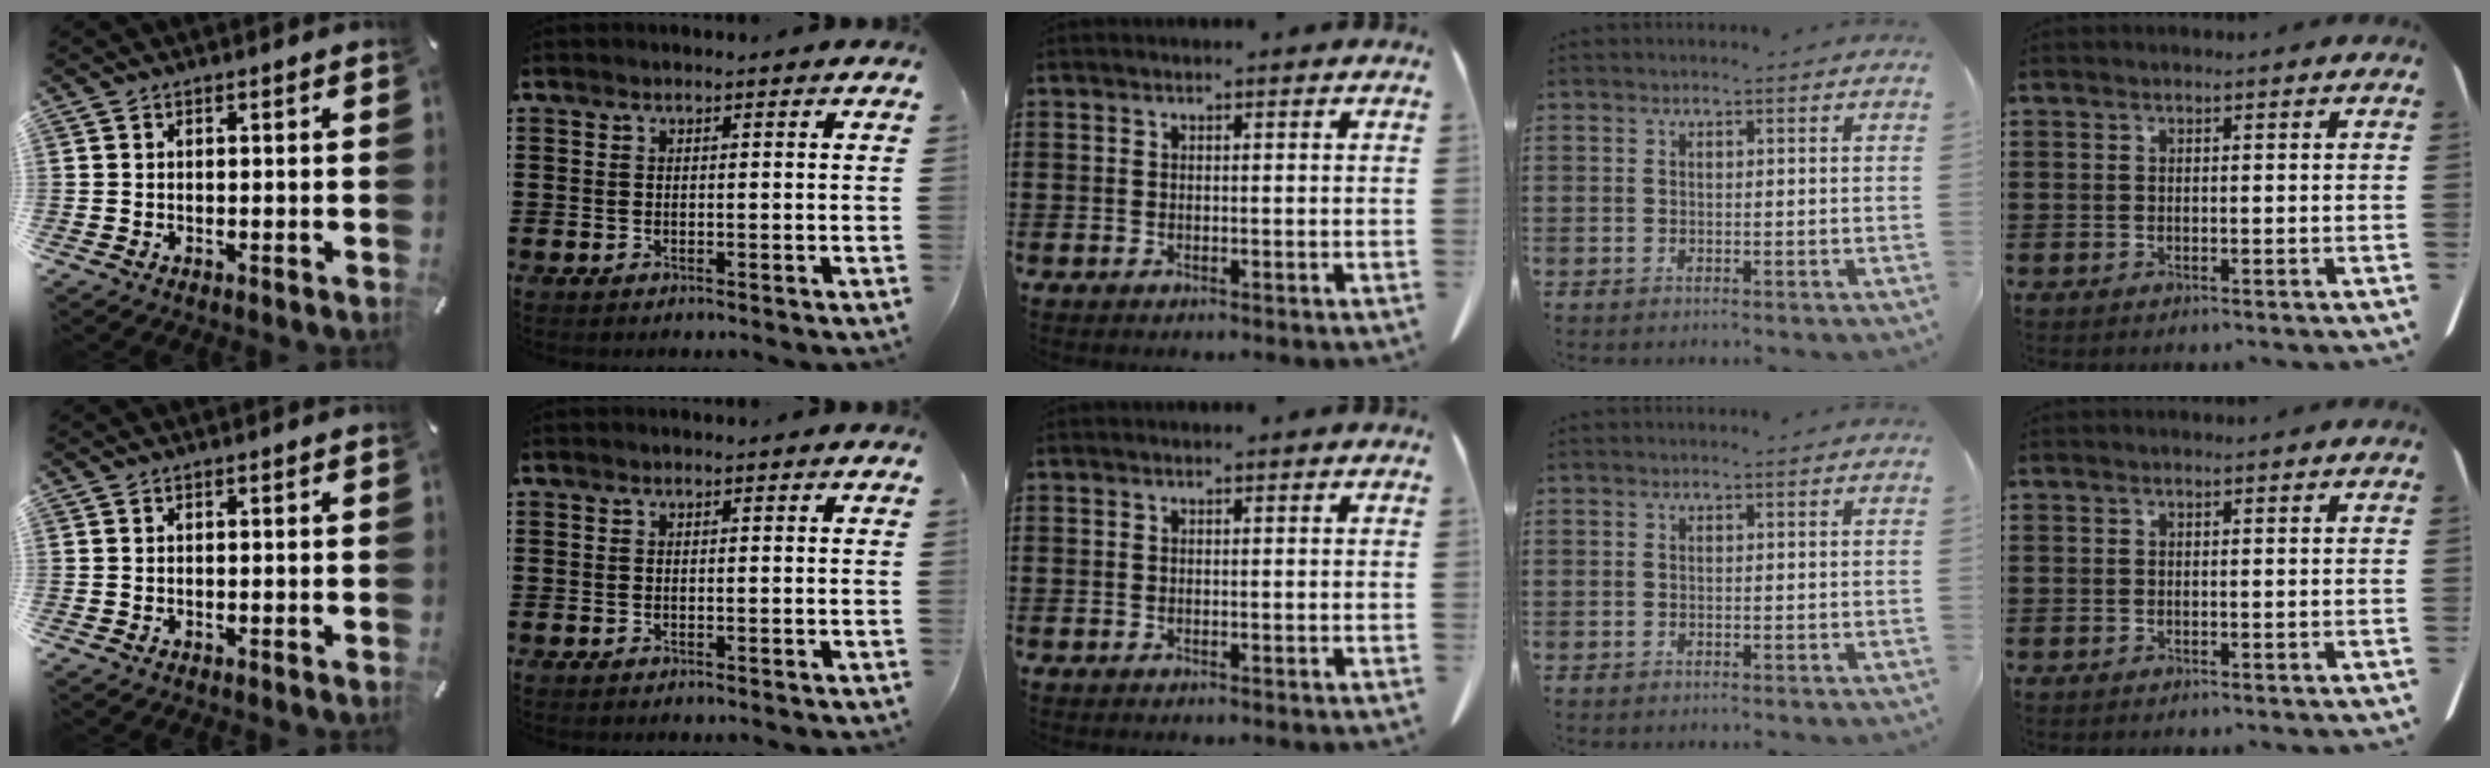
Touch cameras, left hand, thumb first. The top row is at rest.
{}